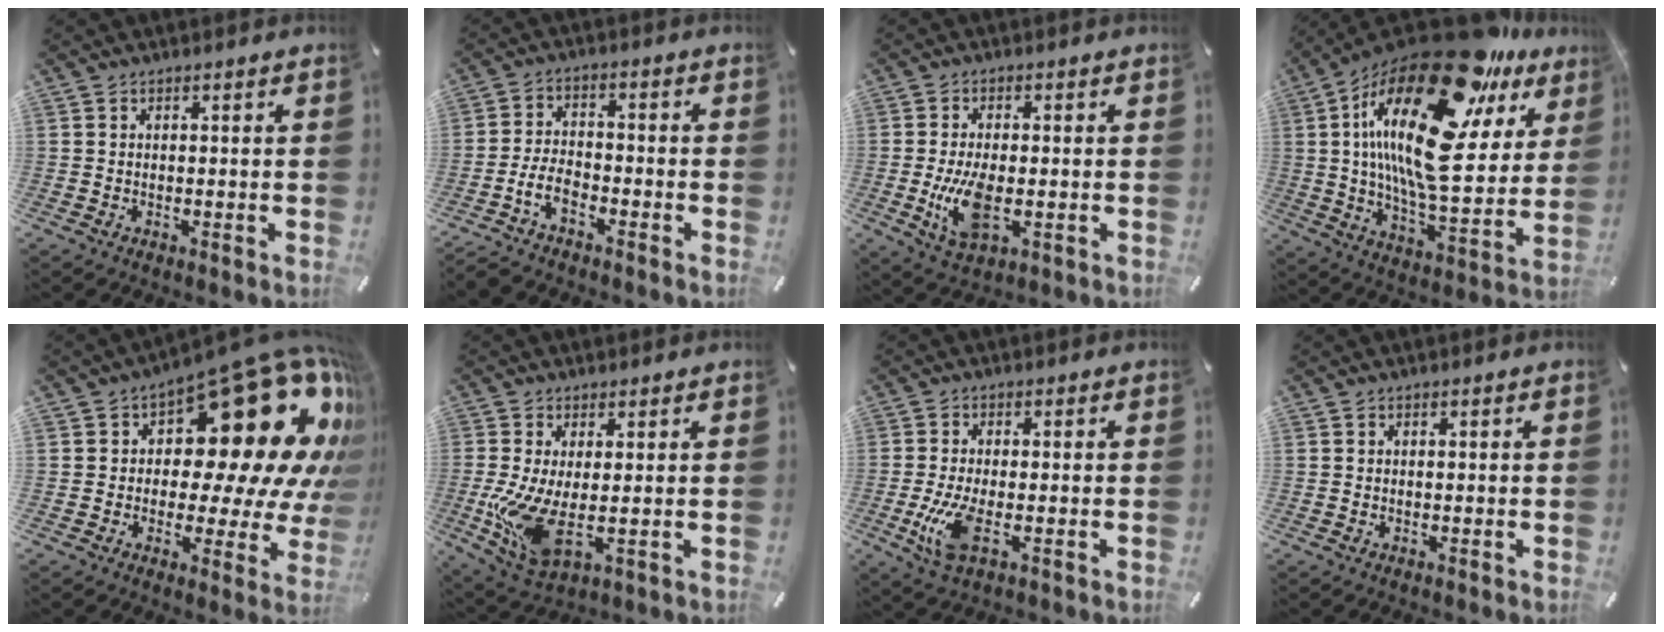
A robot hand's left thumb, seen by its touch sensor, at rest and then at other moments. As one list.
[{"total": 6.2, "force": [-3.9, 2.9, 3.9], "torque": [-0.096, 0.009, -0.078]}, {"total": 9.5, "force": [-1.4, 4.8, 8.1], "torque": [-0.178, -0.018, -0.026]}, {"total": 30.9, "force": [13.4, 12.2, 25.0], "torque": [-0.480, -0.093, 0.222]}, {"total": 26.2, "force": [10.7, 12.7, 20.3], "torque": [-0.274, -0.099, 0.183]}, {"total": 10.8, "force": [0.2, 4.4, 9.9], "torque": [-0.212, -0.026, 0.009]}, {"total": 8.1, "force": [-1.7, 3.0, 7.3], "torque": [-0.172, -0.021, -0.032]}, {"total": 0.0}]